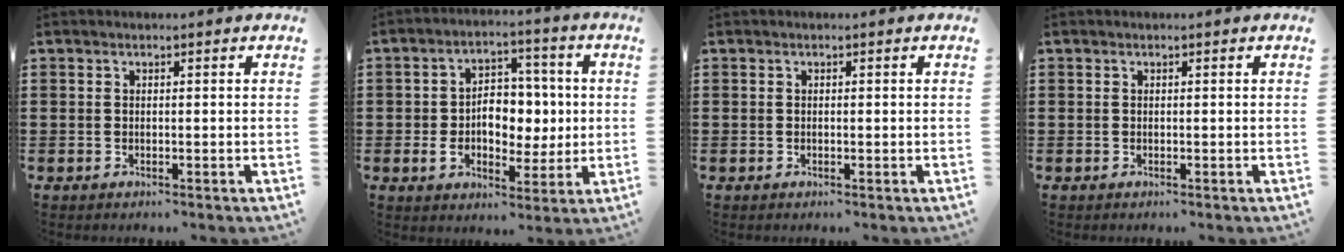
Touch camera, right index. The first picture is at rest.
{"total": 7.5, "force": [-0.4, 5.5, 5.1], "torque": [-0.091, 0.012, -0.011]}
{"total": 0.0}
{"total": 0.0}